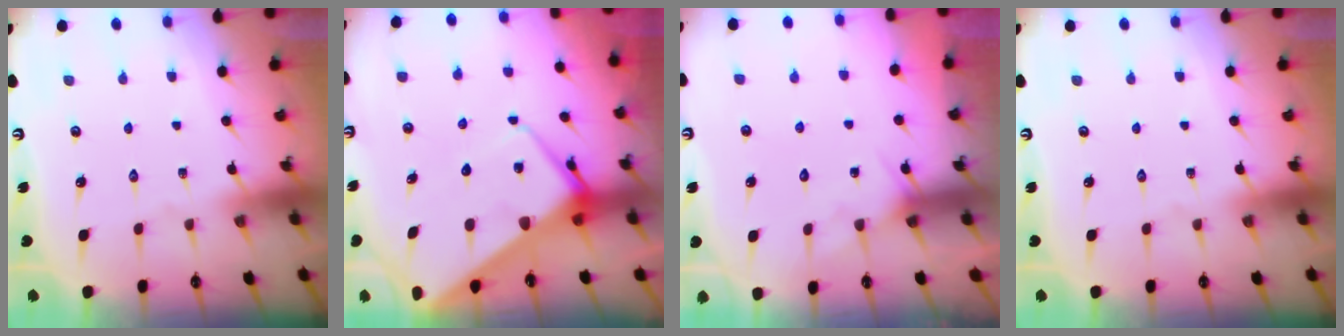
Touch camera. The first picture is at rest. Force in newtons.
{"total": 9.9, "press": 9.8, "slide": 0.9}
{"total": 5.1, "press": 5.1, "slide": 0.5}
{"total": 0.0}